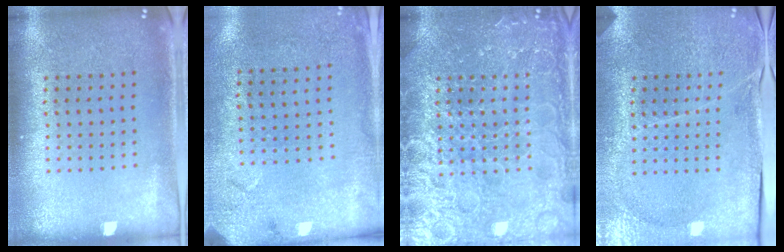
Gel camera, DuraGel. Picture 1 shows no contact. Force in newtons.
{"total": 2.7, "press": 2.2, "slide": 1.6}
{"total": 6.7, "press": 6.7, "slide": 0.8}
{"total": 3.5, "press": 3.4, "slide": 0.8}